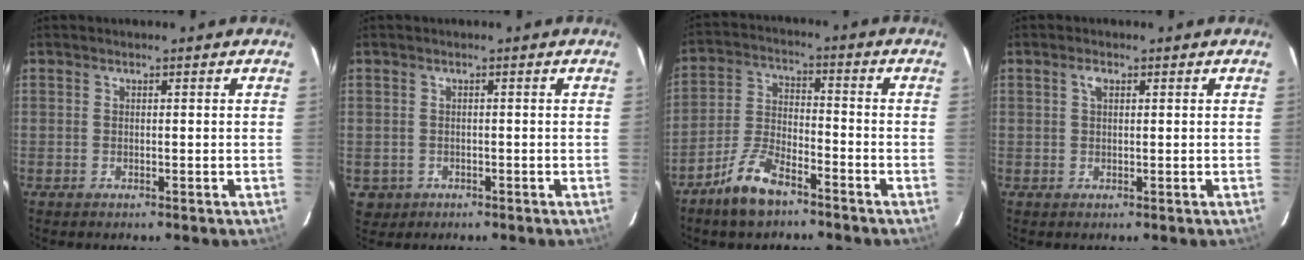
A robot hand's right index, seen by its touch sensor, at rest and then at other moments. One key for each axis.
{"total": 3.3, "fx": -0.7, "fy": 3.1, "fz": 0.7, "tx": -0.017, "ty": 0.001, "tz": -0.002}
{"total": 9.1, "fx": -6.7, "fy": 3.3, "fz": 5.3, "tx": -0.118, "ty": 0.005, "tz": -0.127}
{"total": 1.5, "fx": 0.6, "fy": 0.8, "fz": 1.2, "tx": -0.023, "ty": 0.005, "tz": 0.010}